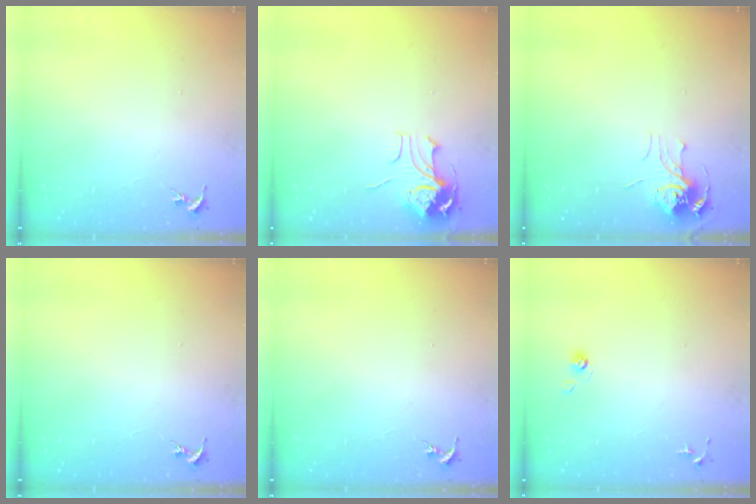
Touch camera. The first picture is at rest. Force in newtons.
{"total": 8.3, "press": 8.3, "slide": 0.8}
{"total": 7.8, "press": 7.7, "slide": 0.7}
{"total": 0.0}
{"total": 0.0}
{"total": 3.8, "press": 3.3, "slide": 1.8}